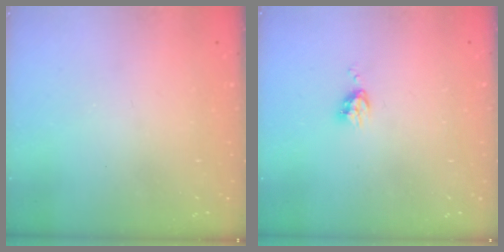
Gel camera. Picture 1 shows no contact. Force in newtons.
{"total": 4.2, "press": 4.1, "slide": 0.6}